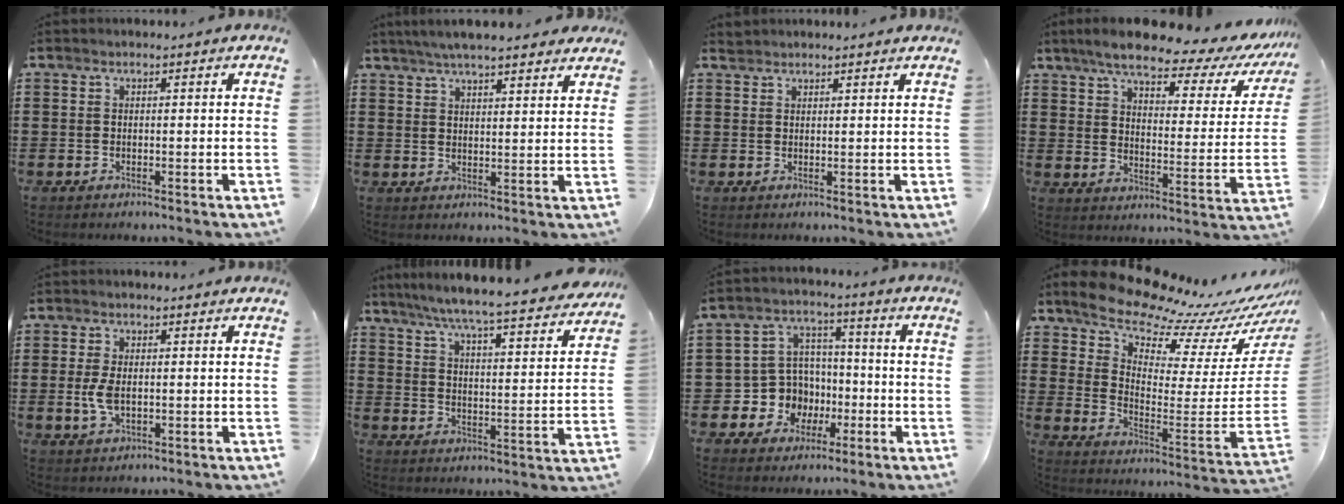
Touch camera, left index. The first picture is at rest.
{"total": 5.2, "force": [4.7, 0.4, 2.1], "torque": [-0.051, -0.010, 0.085]}
{"total": 1.6, "force": [1.6, 0.2, 0.0], "torque": [-0.003, 0.001, 0.032]}
{"total": 8.4, "force": [6.8, 1.7, 4.5], "torque": [-0.103, -0.038, 0.112]}
{"total": 4.0, "force": [-0.1, 2.1, 3.5], "torque": [-0.089, -0.004, -0.007]}
{"total": 6.6, "force": [5.9, -0.6, 2.7], "torque": [-0.079, -0.048, 0.096]}
{"total": 8.2, "force": [-1.7, 7.8, 1.8], "torque": [-0.073, 0.010, -0.025]}
{"total": 10.9, "force": [10.1, 1.7, 3.7], "torque": [-0.073, -0.105, 0.160]}